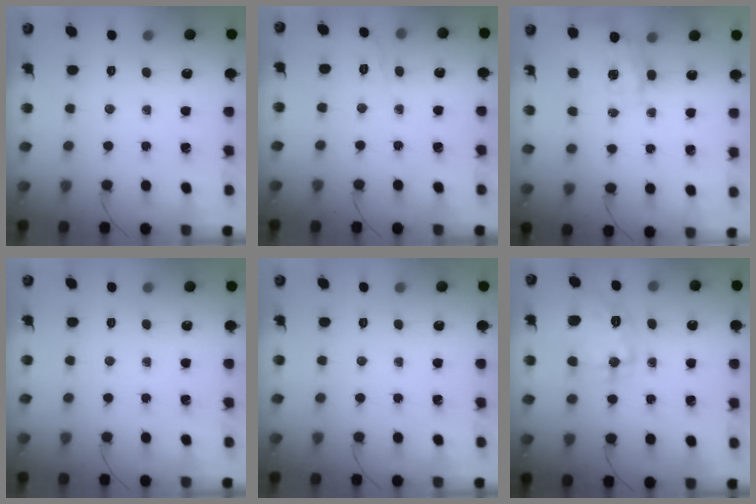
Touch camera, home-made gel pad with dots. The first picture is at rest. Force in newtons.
{"total": 1.9, "press": 0.8, "slide": 1.6}
{"total": 3.9, "press": 3.9, "slide": 0.8}
{"total": 0.0}
{"total": 0.0}
{"total": 16.7, "press": 16.7, "slide": 0.9}